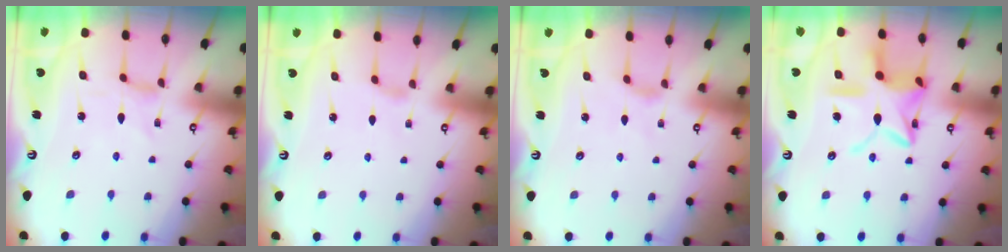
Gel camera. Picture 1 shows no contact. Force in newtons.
{"total": 1.9, "press": 1.8, "slide": 0.5}
{"total": 2.7, "press": 2.6, "slide": 0.6}
{"total": 15.4, "press": 15.3, "slide": 1.2}